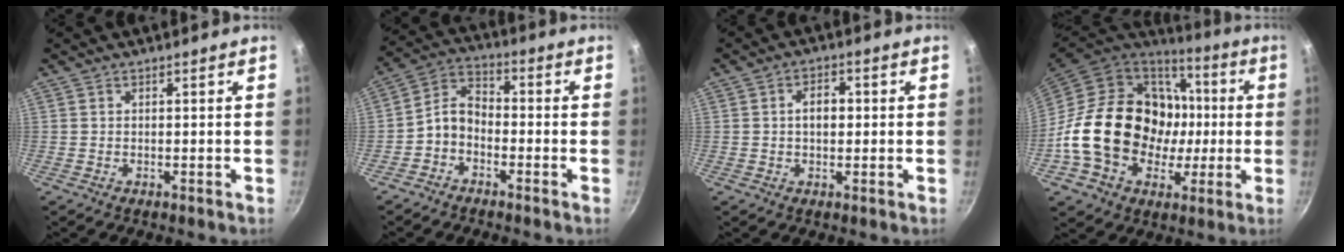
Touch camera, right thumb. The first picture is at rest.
{"total": 6.3, "force": [-2.5, 4.3, 3.9], "torque": [-0.067, 0.046, -0.062]}
{"total": 4.2, "force": [0.2, 2.8, 3.1], "torque": [-0.031, 0.014, 0.001]}
{"total": 26.8, "force": [-0.9, 21.2, 16.4], "torque": [-0.264, 0.040, 0.005]}